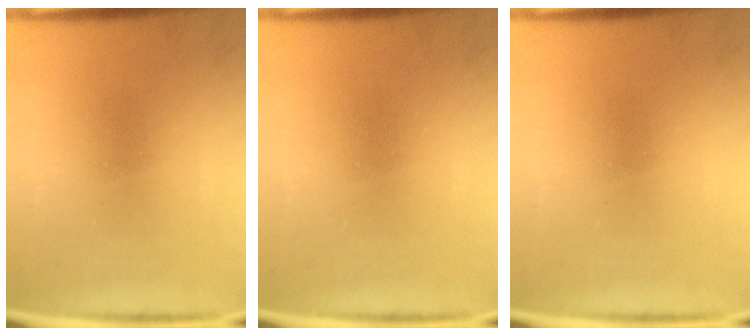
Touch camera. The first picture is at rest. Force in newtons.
{"total": 0.0}
{"total": 0.0}